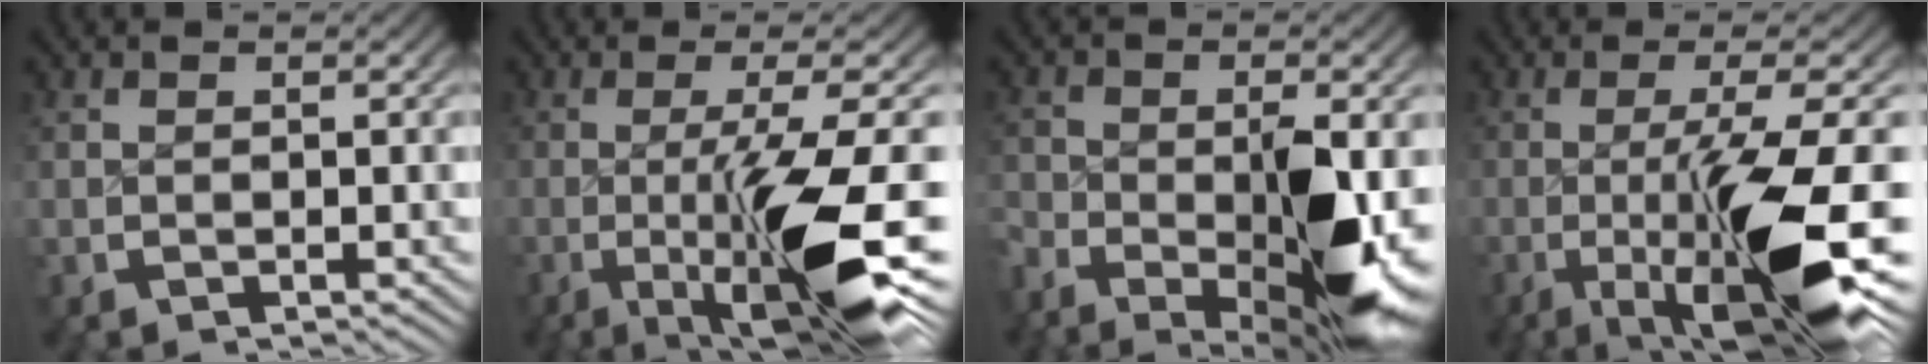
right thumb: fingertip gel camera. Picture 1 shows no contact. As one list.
[{"total": 13.6, "force": [-3.1, 4.5, 12.4], "torque": [-0.204, -0.025, -0.032]}, {"total": 10.3, "force": [-3.4, 4.1, 8.8], "torque": [-0.142, -0.038, -0.040]}, {"total": 15.1, "force": [-3.7, 5.6, 13.6], "torque": [-0.227, -0.032, -0.038]}]